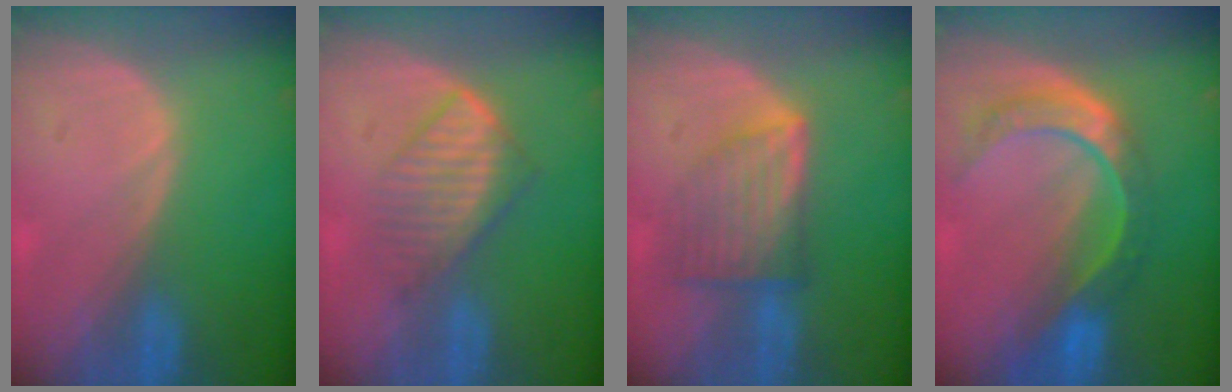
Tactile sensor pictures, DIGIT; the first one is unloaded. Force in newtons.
{"total": 5.9, "press": 5.7, "slide": 1.4}
{"total": 7.3, "press": 6.6, "slide": 3.2}
{"total": 8.8, "press": 7.4, "slide": 4.7}